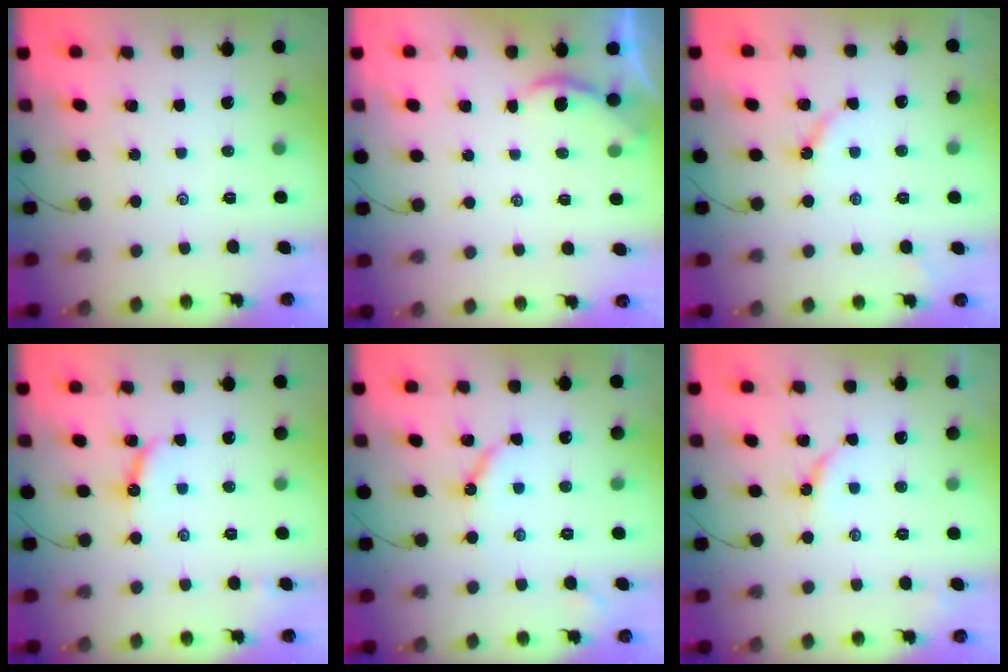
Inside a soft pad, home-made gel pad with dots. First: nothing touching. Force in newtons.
{"total": 1.2, "press": 1.1, "slide": 0.1}
{"total": 4.5, "press": 4.5, "slide": 0.7}
{"total": 8.0, "press": 8.0, "slide": 0.2}
{"total": 5.5, "press": 5.5, "slide": 0.5}
{"total": 2.5, "press": 2.5, "slide": 0.4}